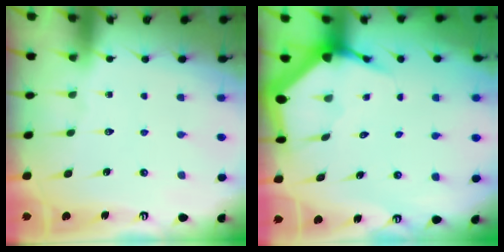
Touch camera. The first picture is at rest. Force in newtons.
{"total": 4.7, "press": 4.7, "slide": 0.5}